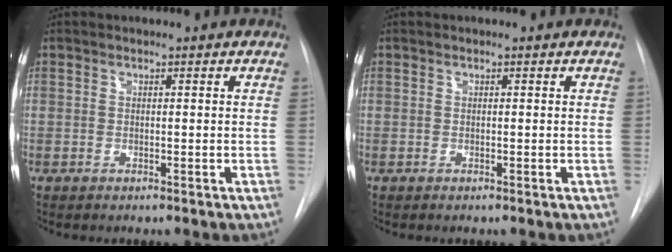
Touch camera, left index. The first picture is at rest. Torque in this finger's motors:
{"motor_torque": [0.00, 0.00, 0.00, 0.00]}